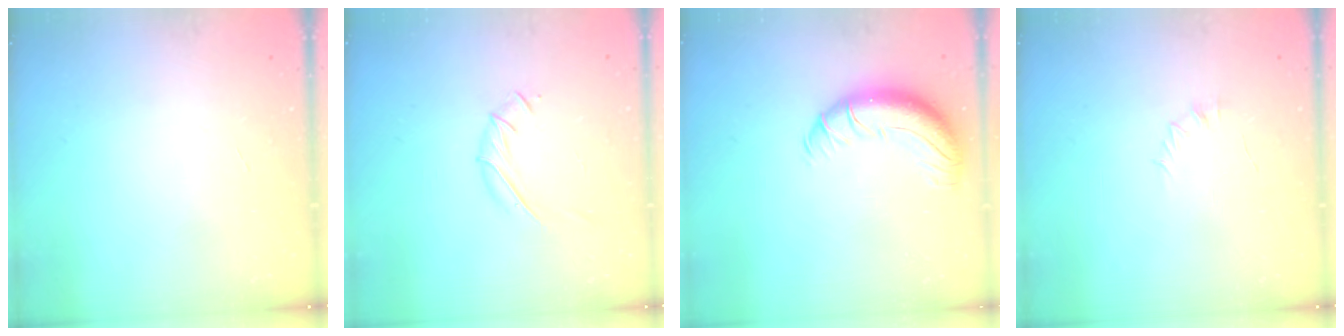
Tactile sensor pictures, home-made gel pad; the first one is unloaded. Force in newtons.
{"total": 5.5, "press": 5.4, "slide": 1.0}
{"total": 11.5, "press": 11.4, "slide": 1.7}
{"total": 4.5, "press": 4.3, "slide": 1.4}